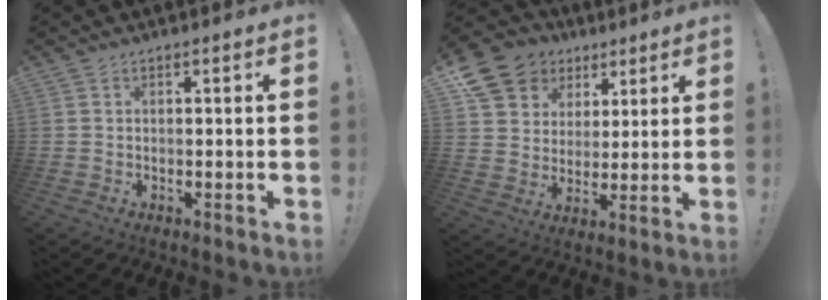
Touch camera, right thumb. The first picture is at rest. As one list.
[{"total": 13.5, "force": [7.3, 10.6, 4.2], "torque": [-0.071, -0.039, 0.154]}]